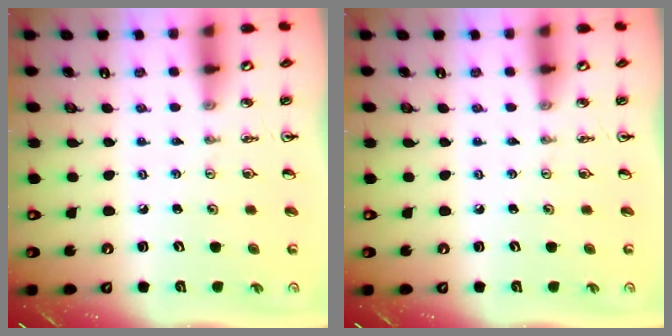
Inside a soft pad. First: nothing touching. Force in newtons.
{"total": 0.0}